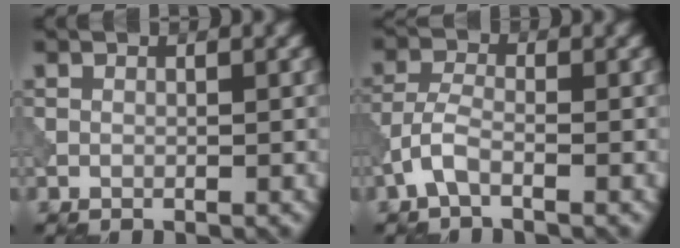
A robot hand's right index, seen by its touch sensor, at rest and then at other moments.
{"total": 2.5, "force": [-1.4, 0.9, 1.8], "torque": [-0.045, 0.005, -0.038]}